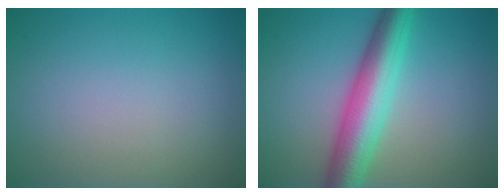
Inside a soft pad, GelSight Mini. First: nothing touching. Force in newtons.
{"total": 6.8, "press": 6.8, "slide": 0.0}